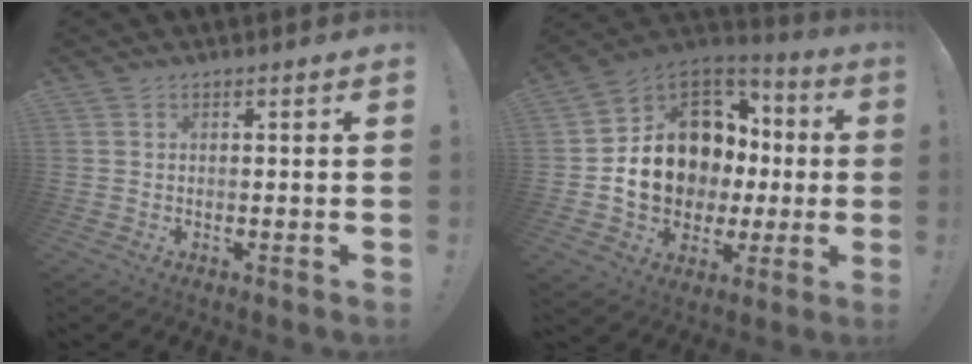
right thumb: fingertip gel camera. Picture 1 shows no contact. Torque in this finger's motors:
{"motor_torque": [2.50, 2.51, 0.12, 0.07, 0.10]}